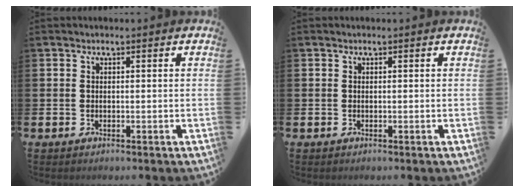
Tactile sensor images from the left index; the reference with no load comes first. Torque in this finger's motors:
{"motor_torque": [-0.10, 0.12, -0.01, -0.01]}